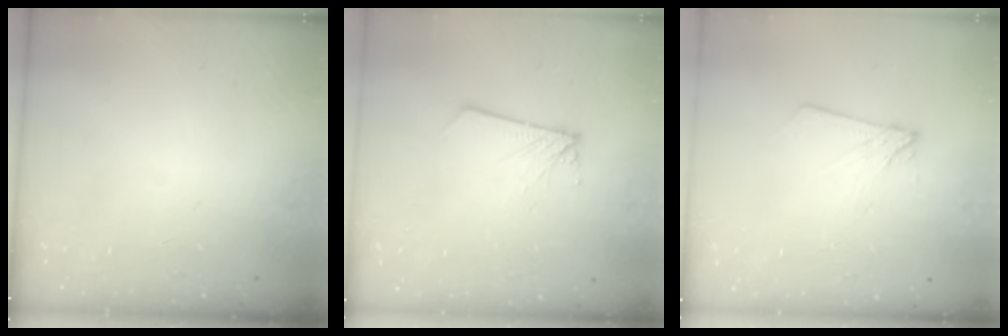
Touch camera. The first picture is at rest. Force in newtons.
{"total": 2.7, "press": 2.7, "slide": 0.2}
{"total": 4.6, "press": 4.6, "slide": 0.5}